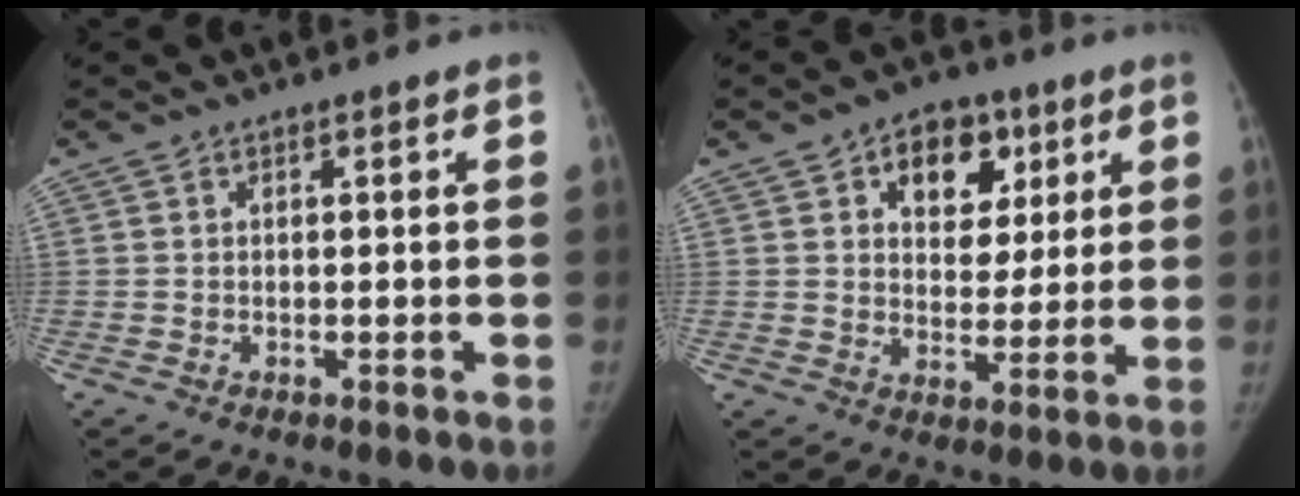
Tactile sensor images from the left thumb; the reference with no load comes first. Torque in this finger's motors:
{"motor_torque": [0.55, 0.04, 0.63, -0.85, 0.17]}